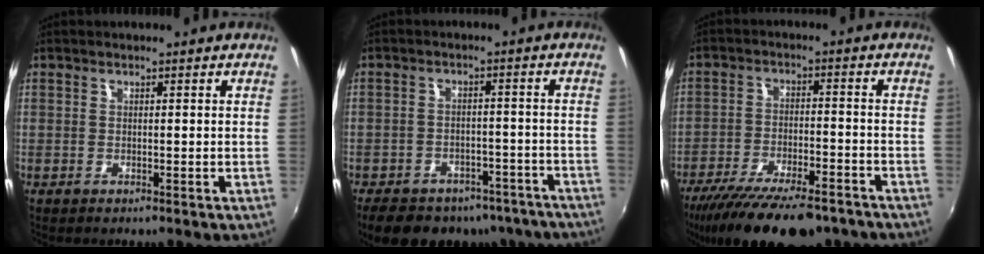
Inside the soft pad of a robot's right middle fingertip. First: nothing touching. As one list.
[{"total": 20.4, "force": [-16.1, 9.8, 7.8], "torque": [-0.165, 0.008, -0.191]}, {"total": 20.0, "force": [-15.7, 6.1, 10.8], "torque": [-0.210, -0.045, -0.236]}]